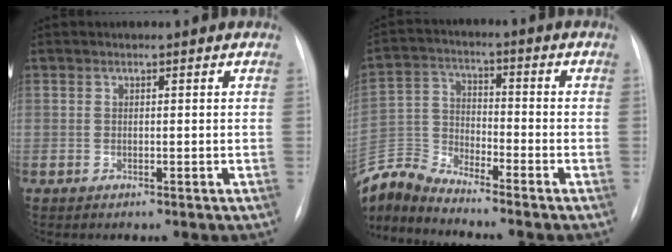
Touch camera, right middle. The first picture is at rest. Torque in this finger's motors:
{"motor_torque": [-0.03, -0.09, 0.00, 0.01]}